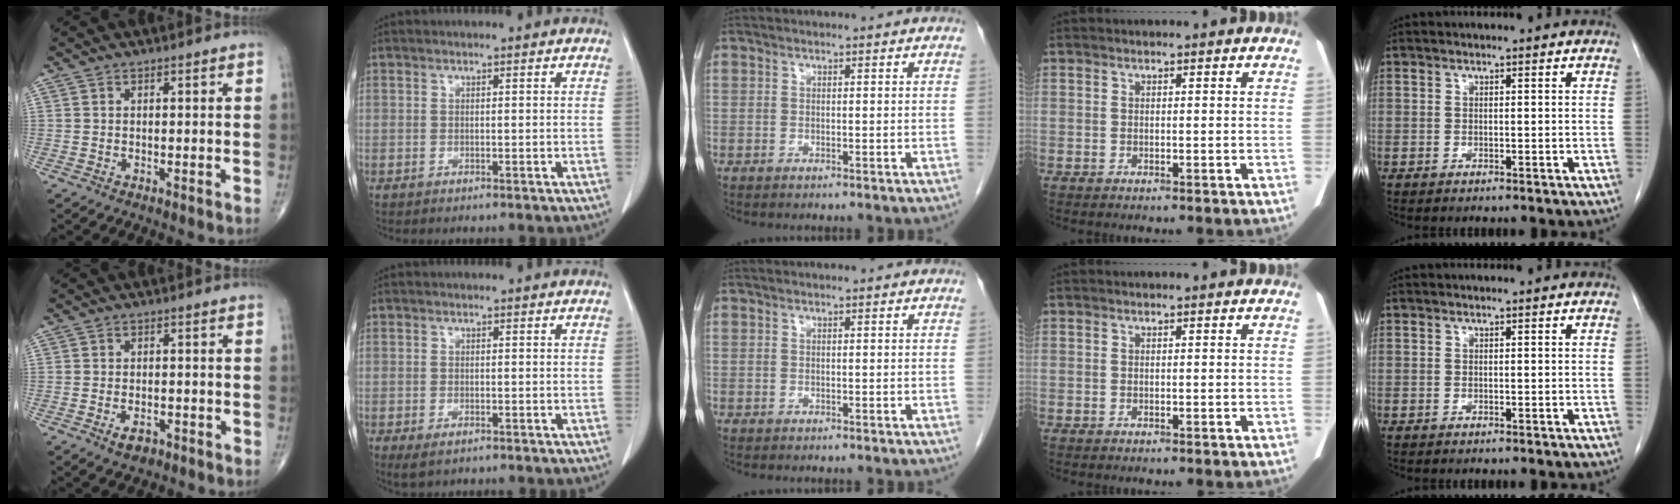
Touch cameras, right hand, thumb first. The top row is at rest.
{"thumb": {"total": 3.1, "force": [-1.7, 1.7, 2.0], "torque": [-0.033, 0.004, -0.027]}, "index": {"total": 2.3, "force": [-1.3, 1.2, 1.5], "torque": [-0.028, -0.005, -0.014]}}